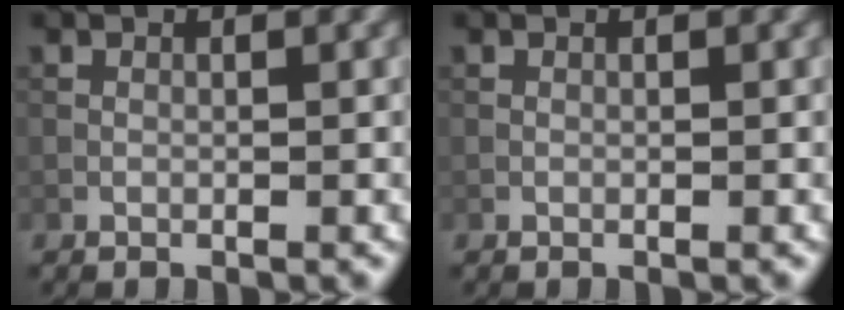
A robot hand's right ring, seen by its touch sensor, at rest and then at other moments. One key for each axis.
{"total": 0.0}